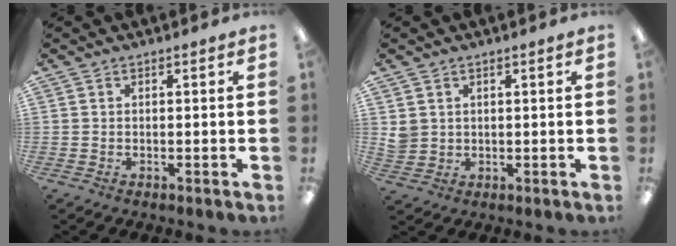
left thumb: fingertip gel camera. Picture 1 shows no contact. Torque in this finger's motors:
{"motor_torque": [0.39, 0.98, 0.44, -0.73, -0.01]}